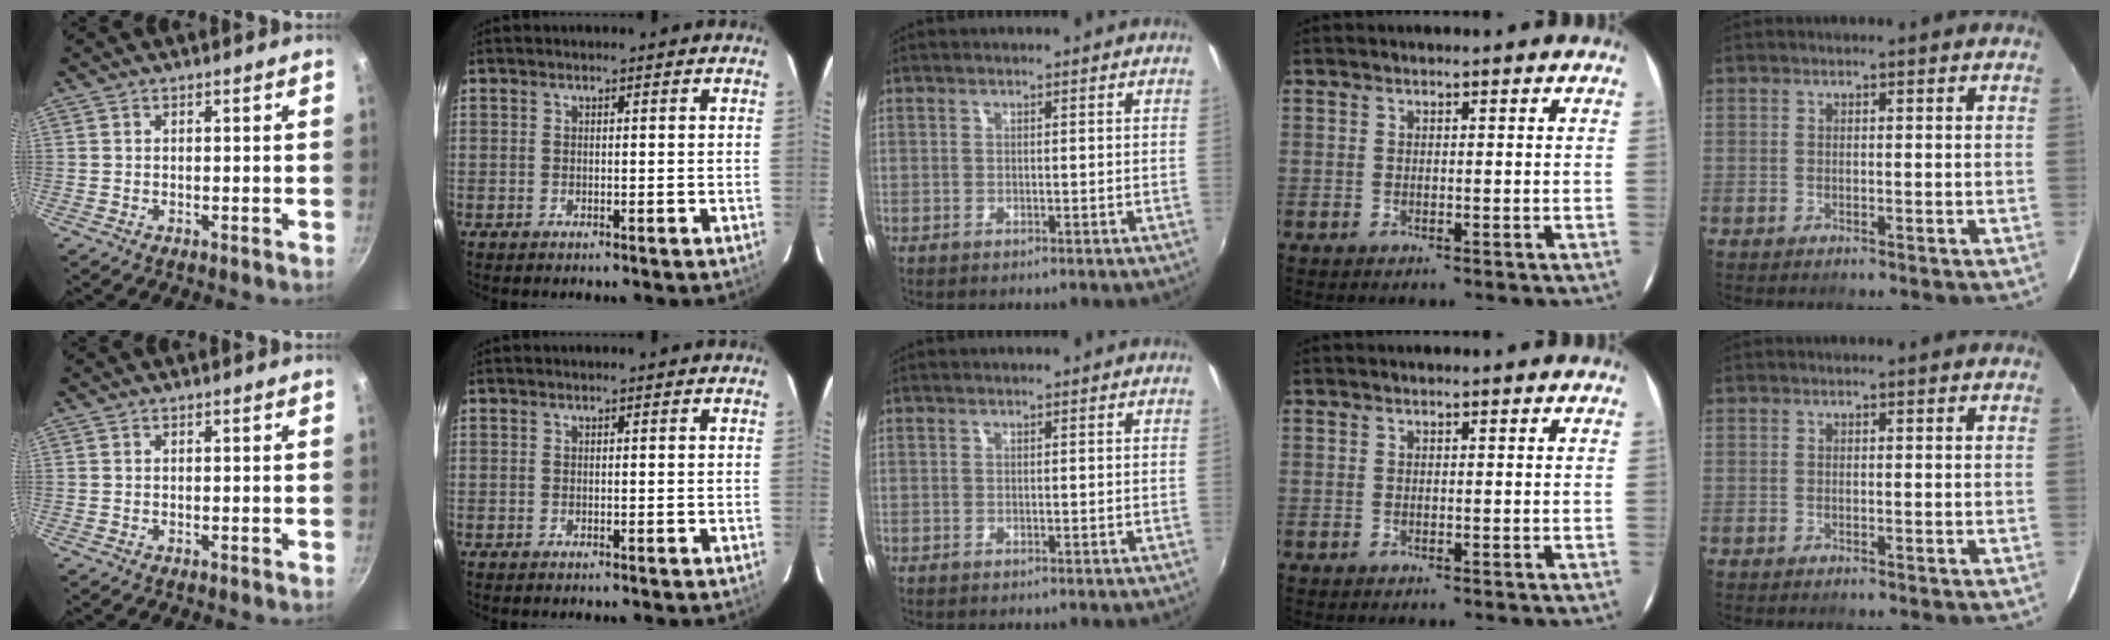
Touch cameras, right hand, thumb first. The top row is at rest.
{}